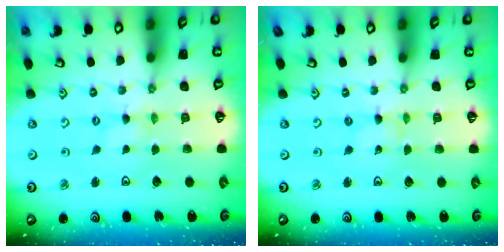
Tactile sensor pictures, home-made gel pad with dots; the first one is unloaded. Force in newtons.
{"total": 0.0}